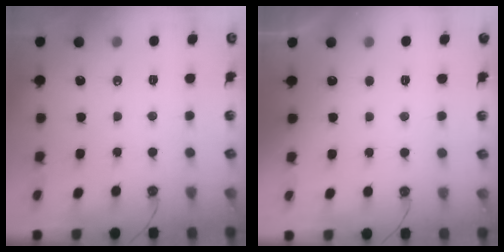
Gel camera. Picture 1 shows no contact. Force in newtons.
{"total": 0.8, "press": 0.5, "slide": 0.6}